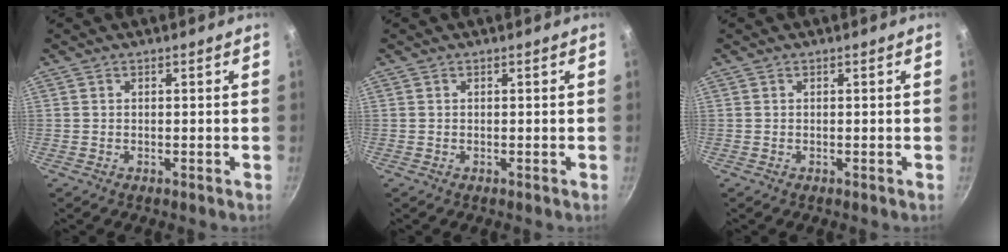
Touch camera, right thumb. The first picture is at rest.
{"total": 0.0}
{"total": 0.0}